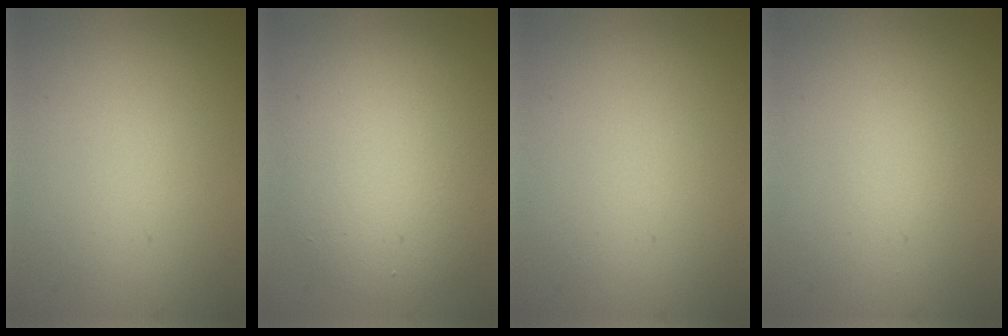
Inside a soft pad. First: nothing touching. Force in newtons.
{"total": 7.5, "press": 7.5, "slide": 0.4}
{"total": 0.0}
{"total": 0.9, "press": 0.9, "slide": 0.1}